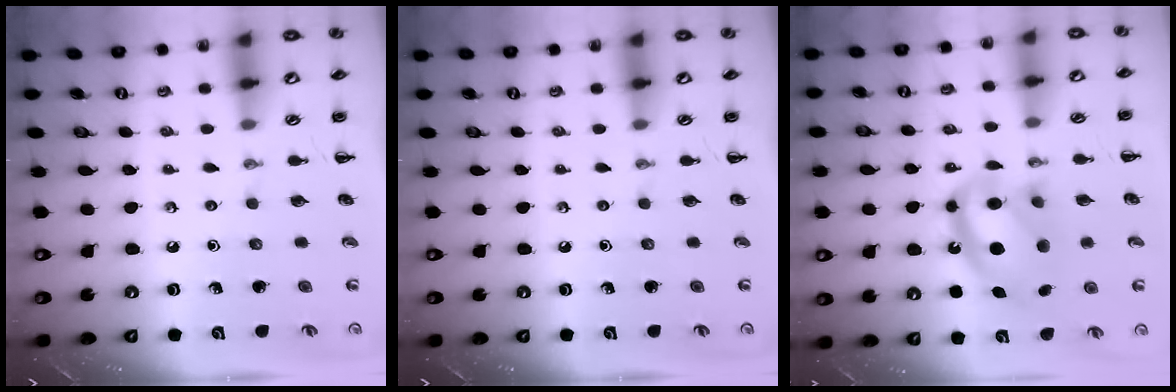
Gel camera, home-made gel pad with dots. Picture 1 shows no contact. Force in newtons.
{"total": 0.0}
{"total": 15.1, "press": 14.7, "slide": 3.7}